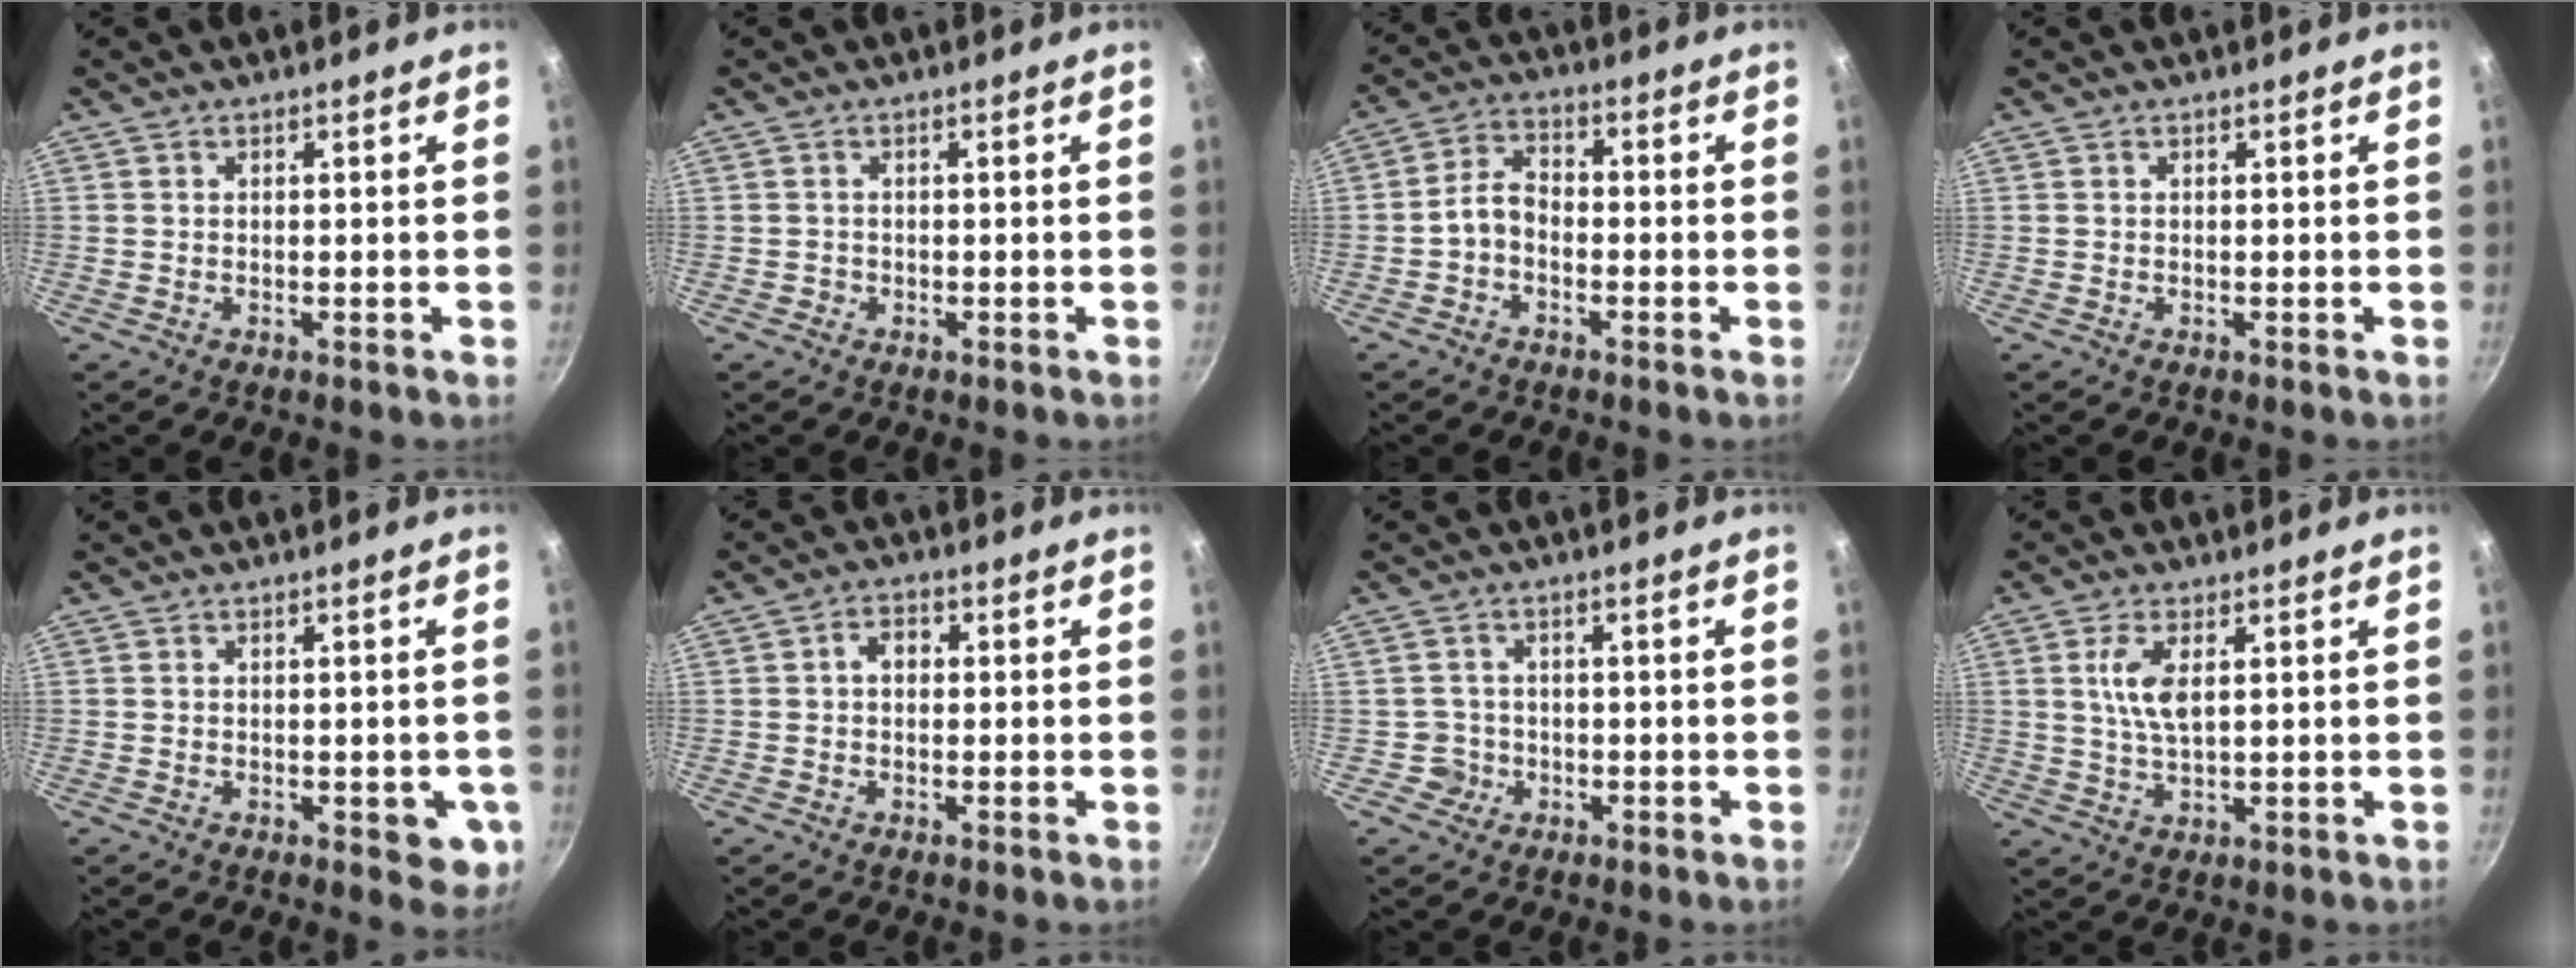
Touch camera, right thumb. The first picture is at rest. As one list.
[{"total": 0.8, "force": [-0.4, 0.7, 0.0], "torque": [0.001, 0.004, -0.006]}, {"total": 5.0, "force": [-1.8, 3.3, 3.3], "torque": [-0.054, 0.031, -0.043]}, {"total": 0.0}, {"total": 5.4, "force": [-1.3, 2.7, 4.5], "torque": [-0.034, 0.000, -0.015]}, {"total": 3.1, "force": [0.1, 2.3, 2.0], "torque": [-0.019, 0.010, -0.003]}, {"total": 3.0, "force": [-0.8, 2.9, 0.1], "torque": [0.021, 0.014, -0.012]}, {"total": 5.9, "force": [1.6, 2.3, 5.2], "torque": [-0.104, -0.004, 0.032]}]